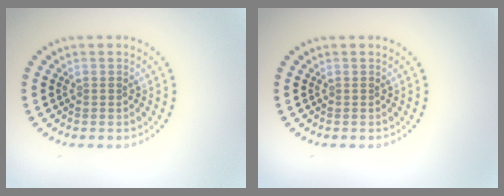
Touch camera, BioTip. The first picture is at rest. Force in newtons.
{"total": 0.0}